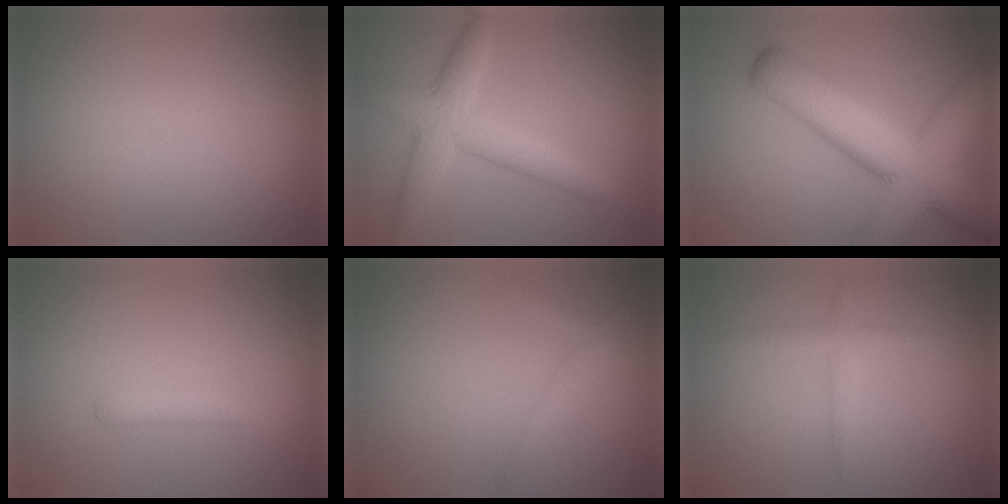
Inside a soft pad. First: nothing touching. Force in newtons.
{"total": 4.8, "press": 4.8, "slide": 0.1}
{"total": 10.5, "press": 10.5, "slide": 0.4}
{"total": 1.4, "press": 1.4, "slide": 0.0}
{"total": 0.7, "press": 0.7, "slide": 0.0}
{"total": 1.4, "press": 1.4, "slide": 0.0}